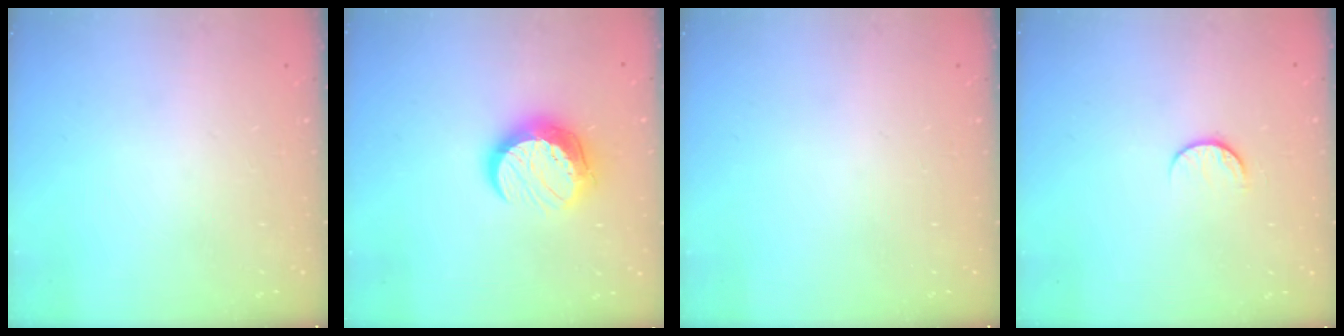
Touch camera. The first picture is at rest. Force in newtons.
{"total": 12.2, "press": 12.1, "slide": 0.9}
{"total": 0.0}
{"total": 7.3, "press": 7.3, "slide": 0.8}